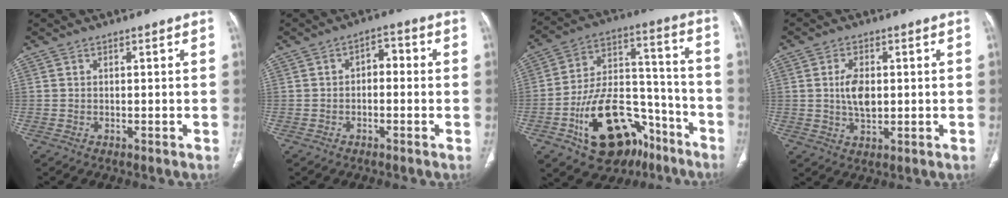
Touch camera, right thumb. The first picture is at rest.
{"total": 3.7, "force": [-0.2, 2.3, 2.9], "torque": [-0.030, 0.019, -0.014]}
{"total": 23.2, "force": [-11.7, 13.6, 14.8], "torque": [-0.229, 0.087, -0.177]}
{"total": 5.8, "force": [0.5, 3.3, 4.7], "torque": [-0.083, -0.003, 0.012]}